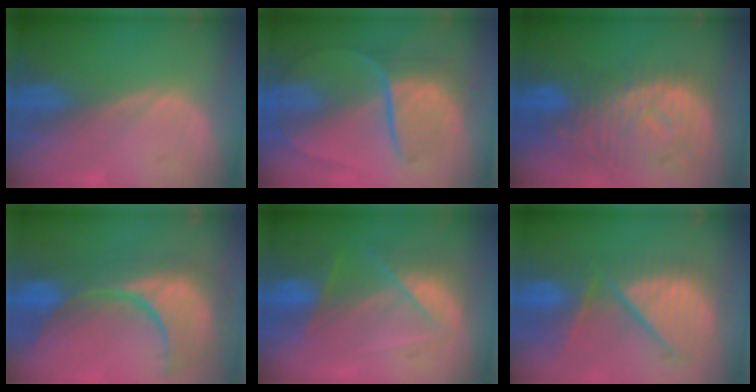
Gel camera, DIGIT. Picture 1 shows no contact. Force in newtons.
{"total": 8.8, "press": 7.6, "slide": 4.6}
{"total": 11.4, "press": 9.9, "slide": 5.6}
{"total": 13.0, "press": 11.5, "slide": 6.1}
{"total": 7.4, "press": 6.5, "slide": 3.4}
{"total": 10.6, "press": 9.9, "slide": 4.0}